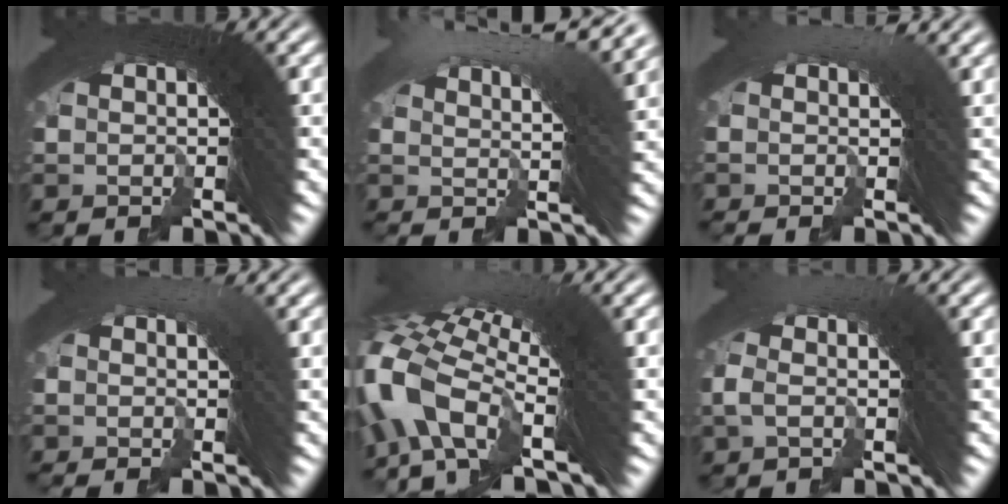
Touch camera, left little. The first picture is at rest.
{"total": 5.6, "force": [3.8, 0.2, 4.1], "torque": [-0.045, 0.021, 0.050]}
{"total": 1.0, "force": [0.0, 0.0, 1.0], "torque": [0.003, 0.010, -0.007]}
{"total": 1.0, "force": [-0.6, 0.0, 0.8], "torque": [0.011, 0.011, -0.017]}
{"total": 5.7, "force": [-2.3, 3.0, 4.3], "torque": [-0.098, -0.008, -0.040]}
{"total": 1.2, "force": [-0.3, -0.5, 1.0], "torque": [-0.006, 0.019, -0.015]}